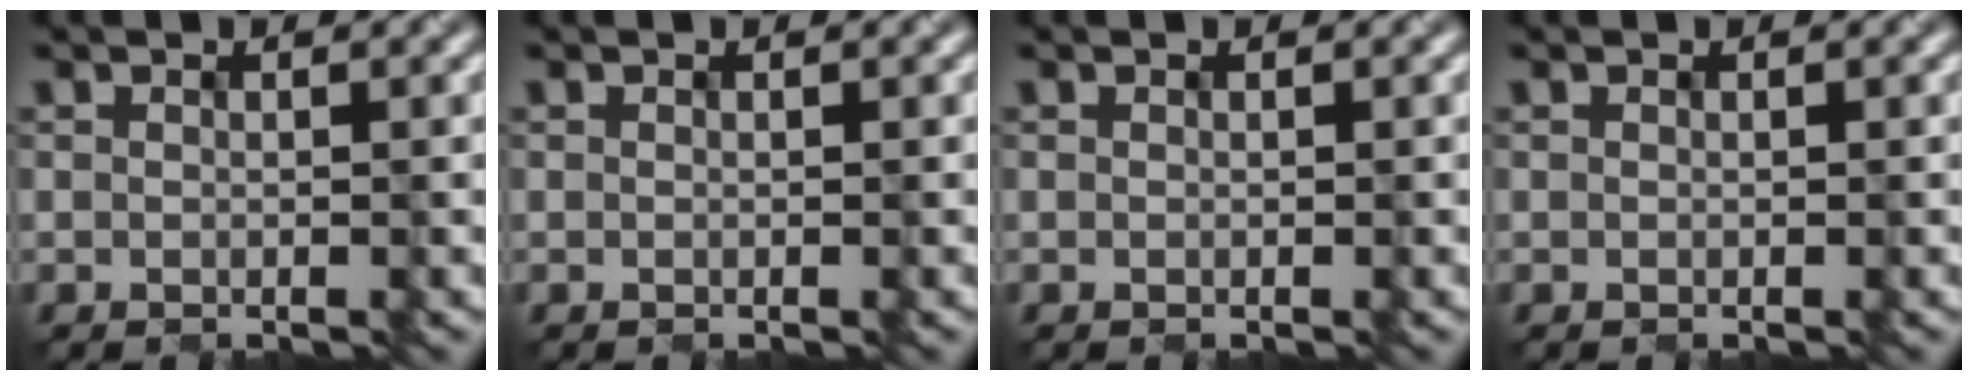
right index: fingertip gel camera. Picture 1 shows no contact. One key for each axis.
{"total": 0.0}
{"total": 0.0}
{"total": 0.0}